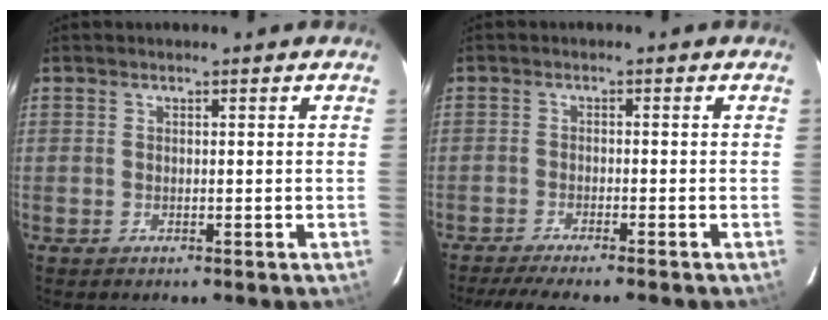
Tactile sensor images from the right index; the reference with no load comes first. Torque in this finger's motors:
{"motor_torque": [0.45, -0.89, 0.30, 0.06]}